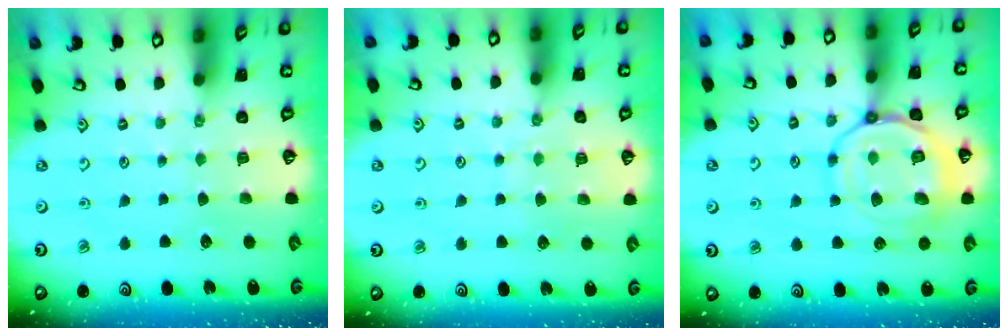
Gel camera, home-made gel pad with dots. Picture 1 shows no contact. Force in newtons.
{"total": 5.3, "press": 5.3, "slide": 0.7}
{"total": 15.7, "press": 15.6, "slide": 1.5}